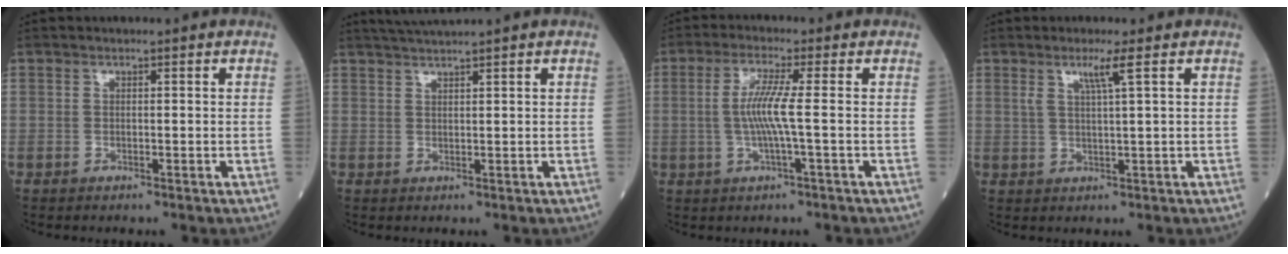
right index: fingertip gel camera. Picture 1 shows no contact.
{"total": 2.8, "force": [2.5, -1.0, 0.7], "torque": [-0.014, 0.008, 0.055]}
{"total": 5.5, "force": [-0.2, -0.5, 5.5], "torque": [-0.115, 0.002, -0.004]}
{"total": 3.3, "force": [1.7, -0.7, 2.7], "torque": [-0.058, -0.001, 0.036]}